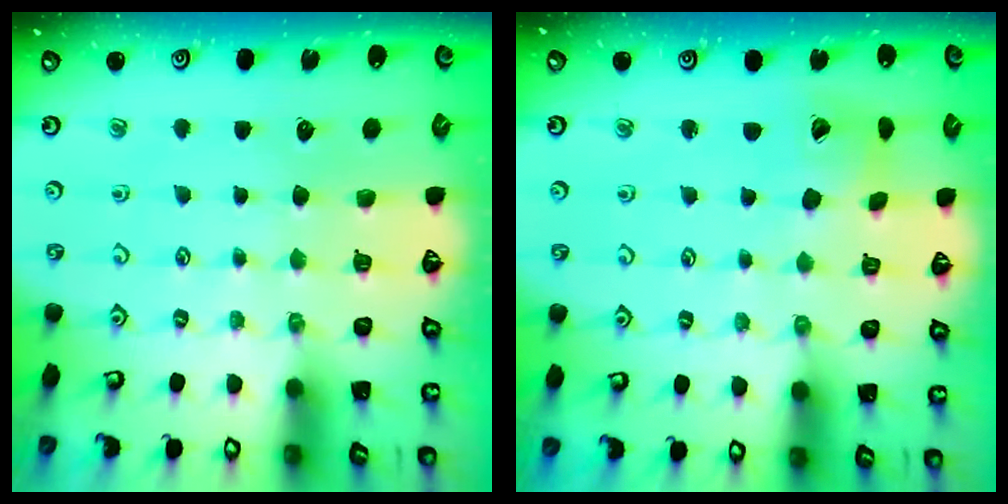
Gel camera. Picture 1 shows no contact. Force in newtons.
{"total": 7.4, "press": 7.3, "slide": 1.1}